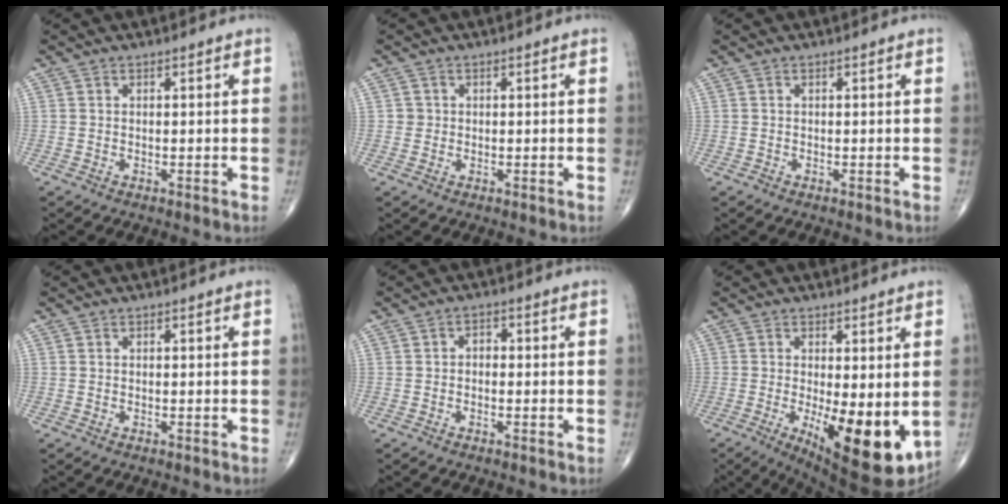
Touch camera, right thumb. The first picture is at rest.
{"total": 1.2, "force": [0.0, 1.2, 0.1], "torque": [0.008, 0.004, -0.001]}
{"total": 0.0}
{"total": 0.0}
{"total": 1.9, "force": [-0.2, 1.4, 1.3], "torque": [-0.011, 0.010, -0.009]}
{"total": 15.0, "force": [-2.7, 5.4, 13.7], "torque": [-0.191, -0.032, -0.021]}